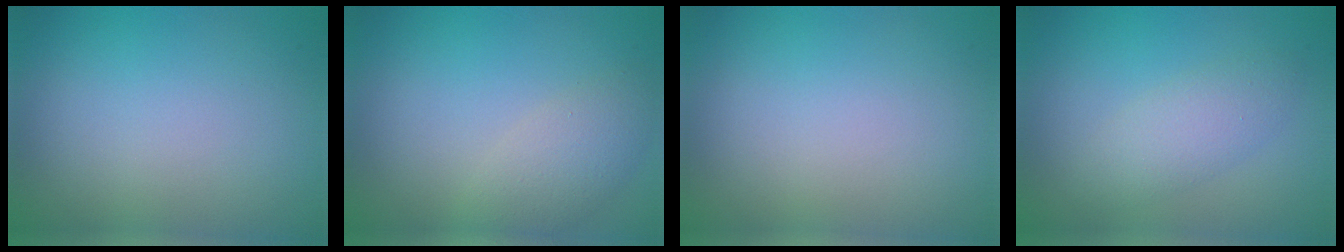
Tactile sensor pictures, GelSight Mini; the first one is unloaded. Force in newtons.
{"total": 2.9, "press": 2.9, "slide": 0.2}
{"total": 0.0}
{"total": 2.7, "press": 2.7, "slide": 0.1}